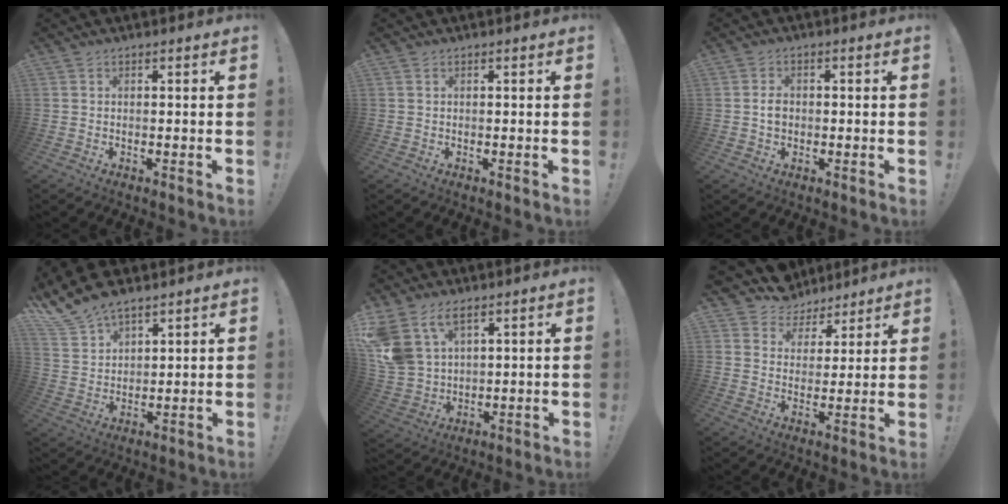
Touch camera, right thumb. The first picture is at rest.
{"total": 0.0}
{"total": 3.2, "force": [-0.2, 2.4, 2.0], "torque": [-0.020, 0.002, -0.006]}
{"total": 11.4, "force": [9.2, 5.3, 3.9], "torque": [-0.095, -0.055, 0.182]}
{"total": 11.4, "force": [6.7, 7.0, 6.0], "torque": [-0.136, -0.033, 0.136]}
{"total": 7.9, "force": [6.2, 5.0, 0.4], "torque": [-0.010, -0.054, 0.120]}